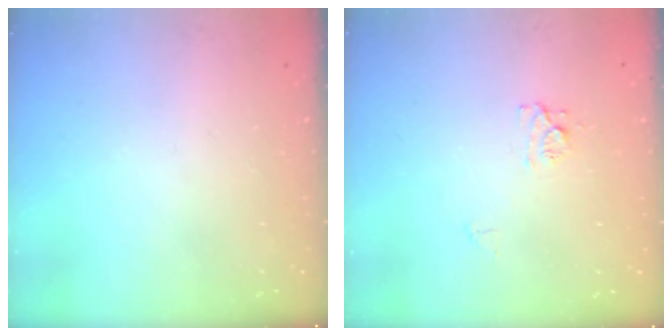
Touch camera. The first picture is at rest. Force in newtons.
{"total": 6.5, "press": 6.5, "slide": 0.5}